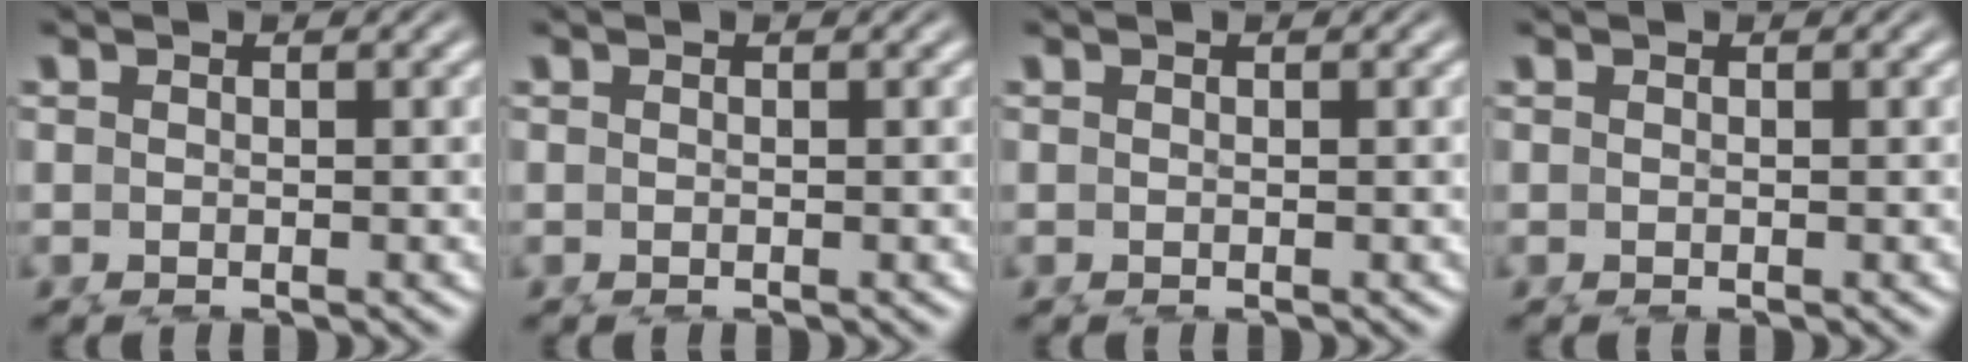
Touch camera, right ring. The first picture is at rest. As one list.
[{"total": 0.0}, {"total": 0.0}, {"total": 0.0}]